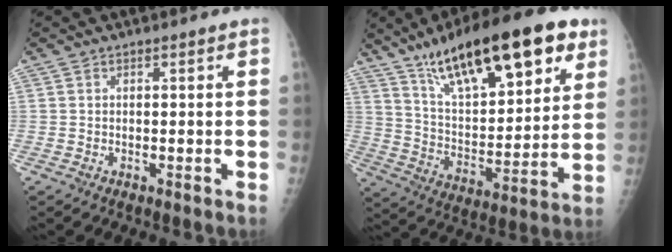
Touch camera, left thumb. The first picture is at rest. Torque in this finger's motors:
{"motor_torque": [0.68, 0.66, 1.44, -1.33, 0.22]}